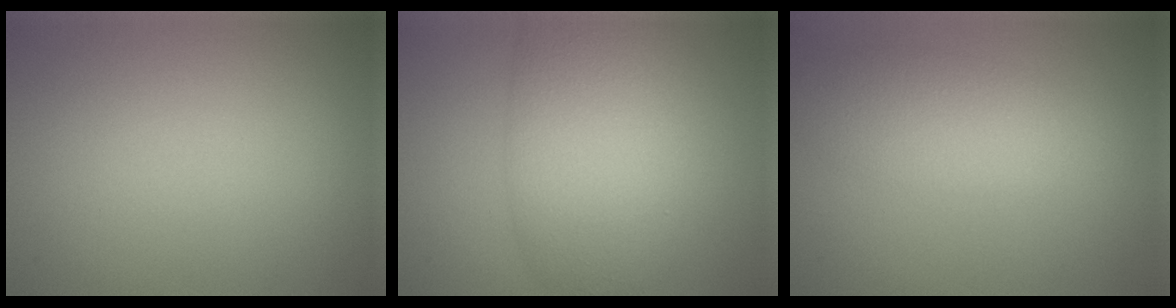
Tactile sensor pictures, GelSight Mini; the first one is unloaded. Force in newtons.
{"total": 7.5, "press": 7.5, "slide": 0.3}
{"total": 4.1, "press": 4.1, "slide": 0.2}